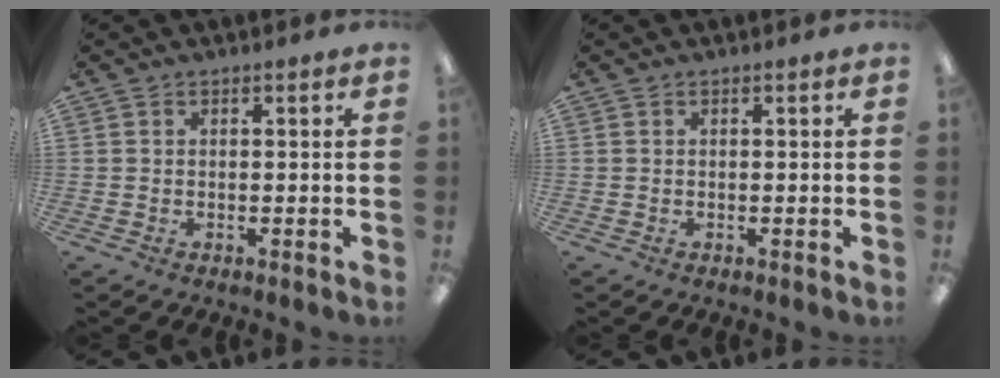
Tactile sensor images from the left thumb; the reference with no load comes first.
{"total": 0.0}